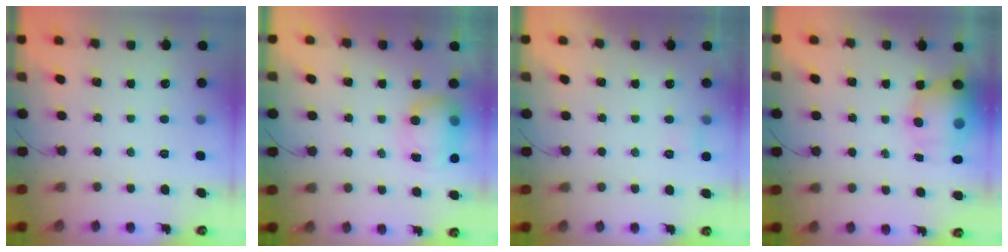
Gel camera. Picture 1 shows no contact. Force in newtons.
{"total": 8.6, "press": 8.5, "slide": 0.7}
{"total": 2.6, "press": 2.4, "slide": 1.0}
{"total": 11.8, "press": 11.3, "slide": 3.2}